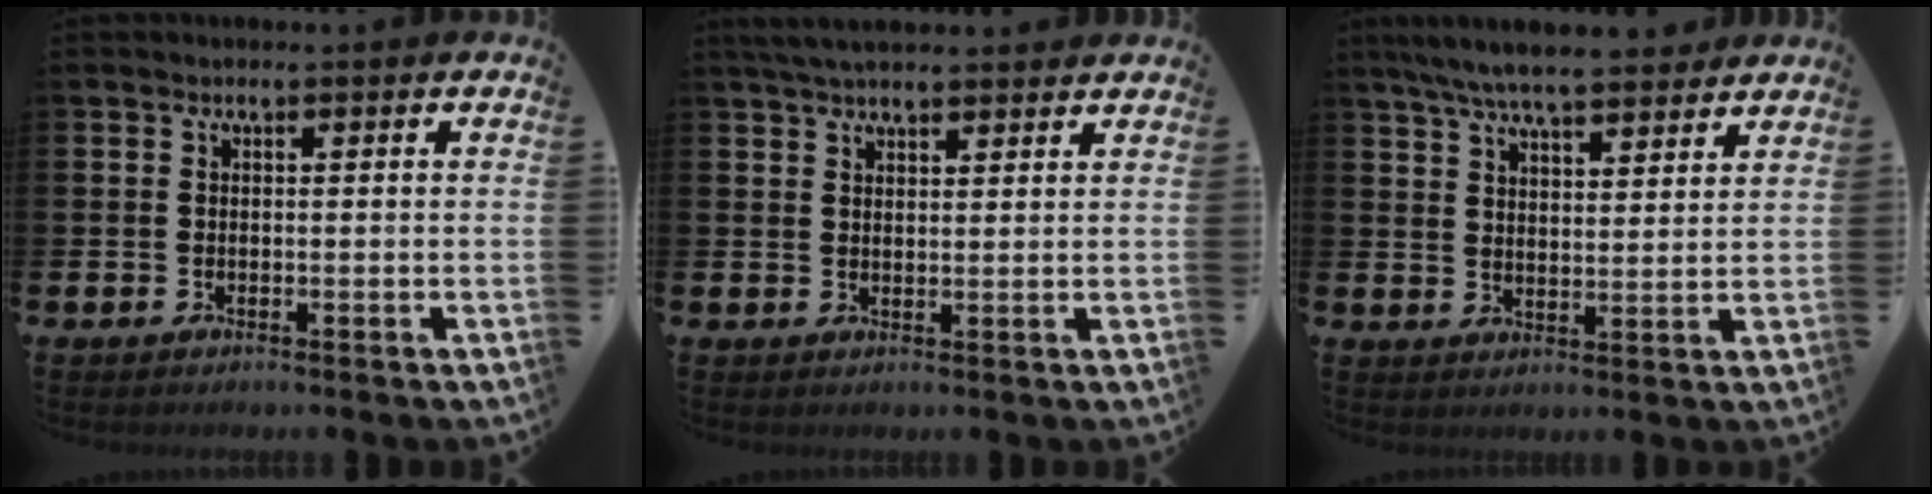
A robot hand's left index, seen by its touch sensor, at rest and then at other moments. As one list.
[{"total": 4.2, "force": [3.9, 0.9, 1.2], "torque": [-0.030, -0.009, 0.072]}, {"total": 7.2, "force": [6.8, 1.0, 2.1], "torque": [-0.059, -0.029, 0.124]}]